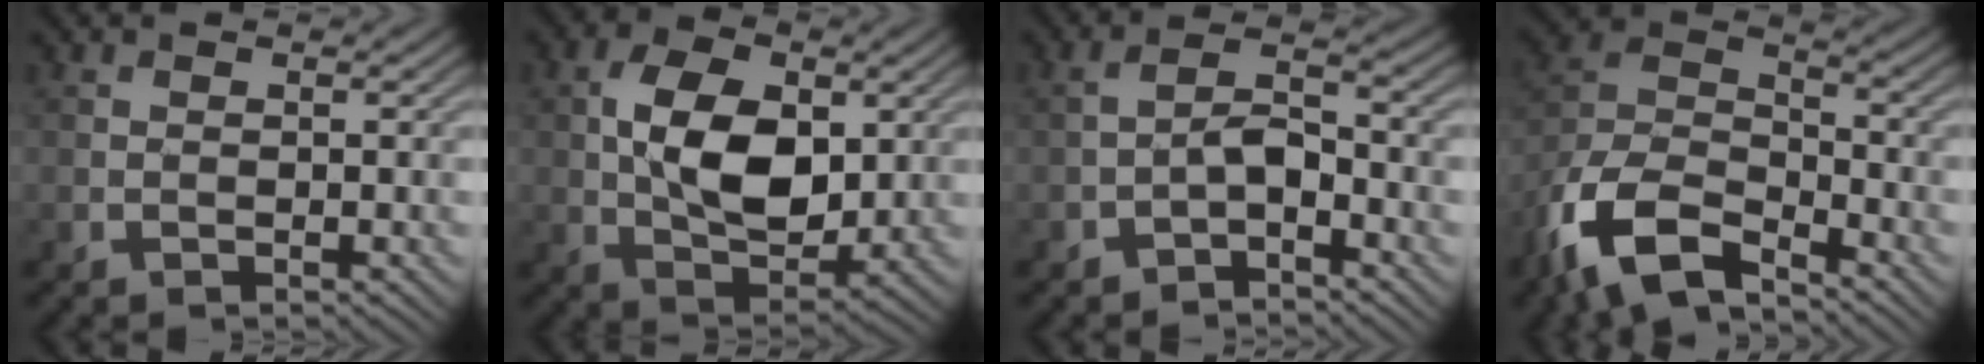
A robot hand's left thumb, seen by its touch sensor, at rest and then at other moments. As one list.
[{"total": 9.6, "force": [1.4, 5.8, 7.6], "torque": [-0.151, 0.002, 0.023]}, {"total": 3.3, "force": [-1.7, 1.3, 2.5], "torque": [-0.046, 0.009, -0.039]}, {"total": 12.6, "force": [-8.5, 5.3, 7.6], "torque": [-0.165, -0.011, -0.185]}]